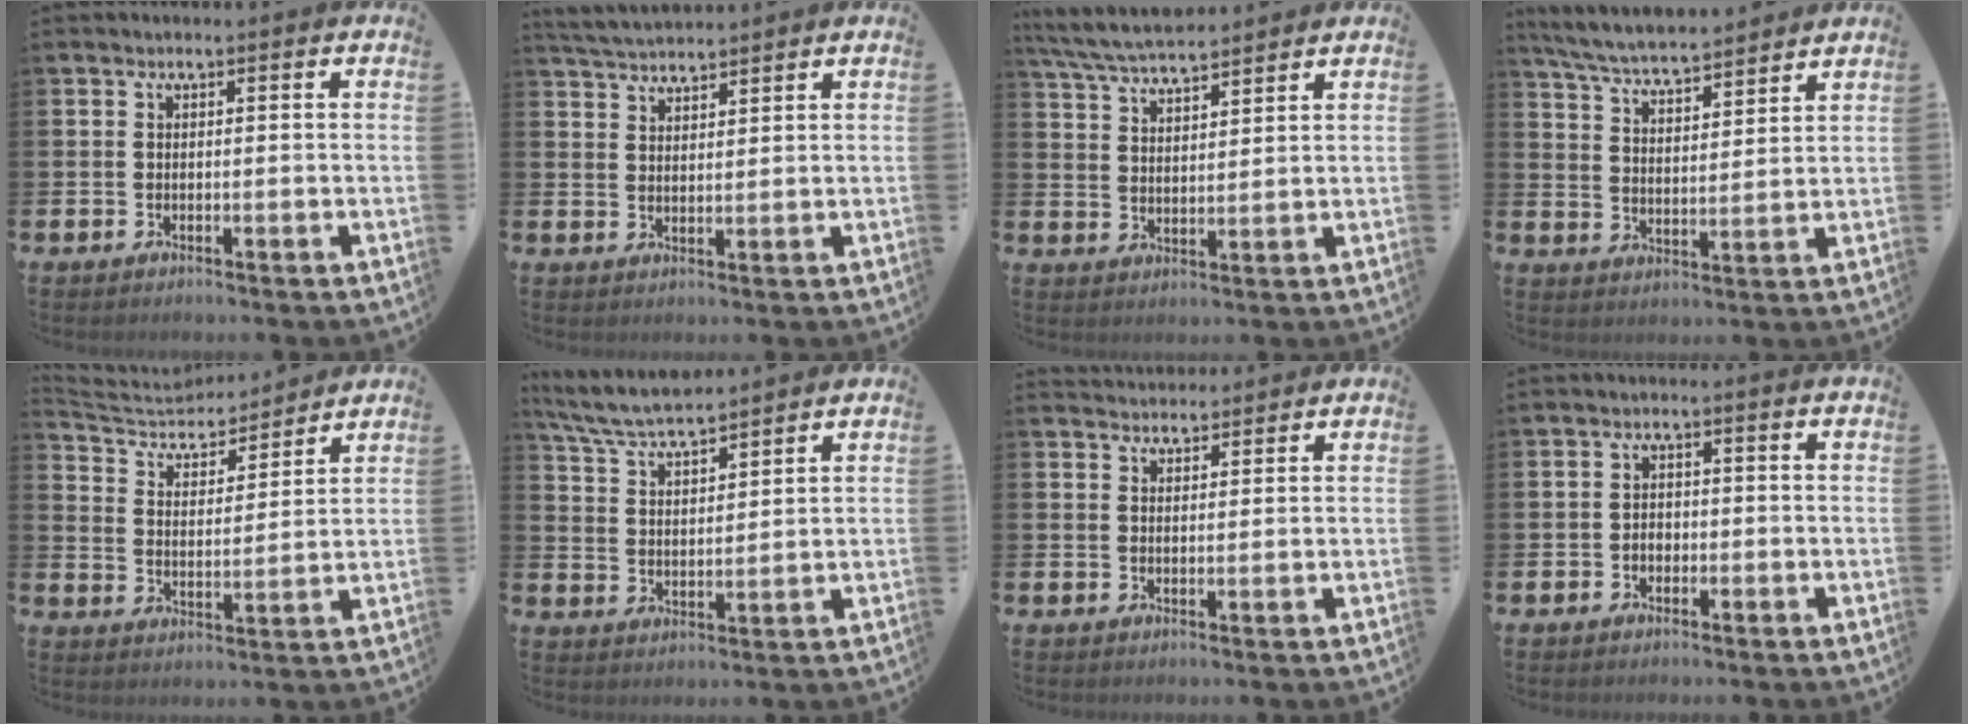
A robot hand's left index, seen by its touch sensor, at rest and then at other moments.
{"total": 4.0, "force": [4.0, 0.4, 0.4], "torque": [-0.027, -0.013, 0.075]}
{"total": 6.0, "force": [5.8, 0.7, 1.4], "torque": [-0.051, -0.027, 0.105]}
{"total": 6.1, "force": [5.9, 0.4, 1.2], "torque": [-0.054, -0.039, 0.104]}
{"total": 5.7, "force": [5.5, 1.5, 0.7], "torque": [-0.048, -0.047, 0.091]}
{"total": 6.5, "force": [6.2, 0.7, 1.8], "torque": [-0.060, -0.028, 0.112]}
{"total": 2.8, "force": [2.7, 0.6, -0.1], "torque": [-0.001, -0.012, 0.050]}
{"total": 1.6, "force": [-0.4, 1.3, 0.8], "torque": [-0.004, 0.001, -0.013]}